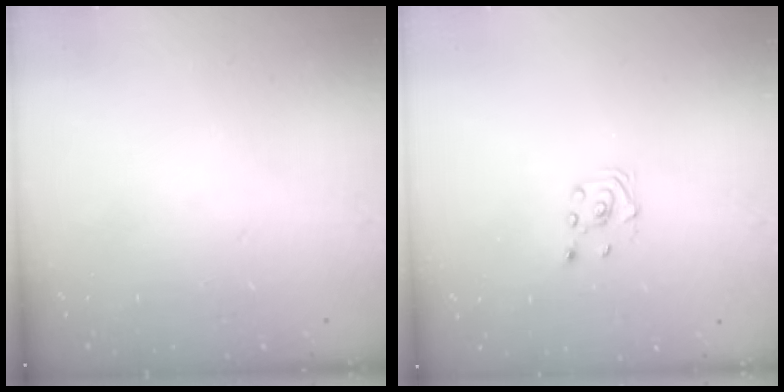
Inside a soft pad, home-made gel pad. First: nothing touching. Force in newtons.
{"total": 1.6, "press": 1.4, "slide": 0.9}